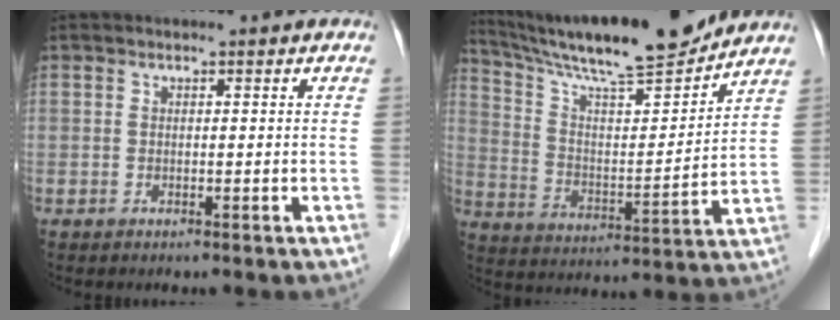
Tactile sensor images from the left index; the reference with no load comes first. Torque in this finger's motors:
{"motor_torque": [-0.27, -0.76, 0.34, 0.14]}